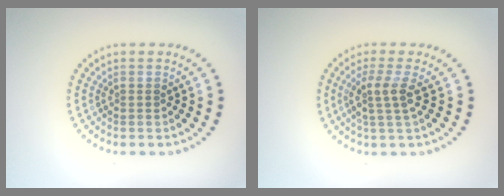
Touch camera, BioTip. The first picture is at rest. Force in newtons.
{"total": 2.4, "press": 1.9, "slide": 1.5}